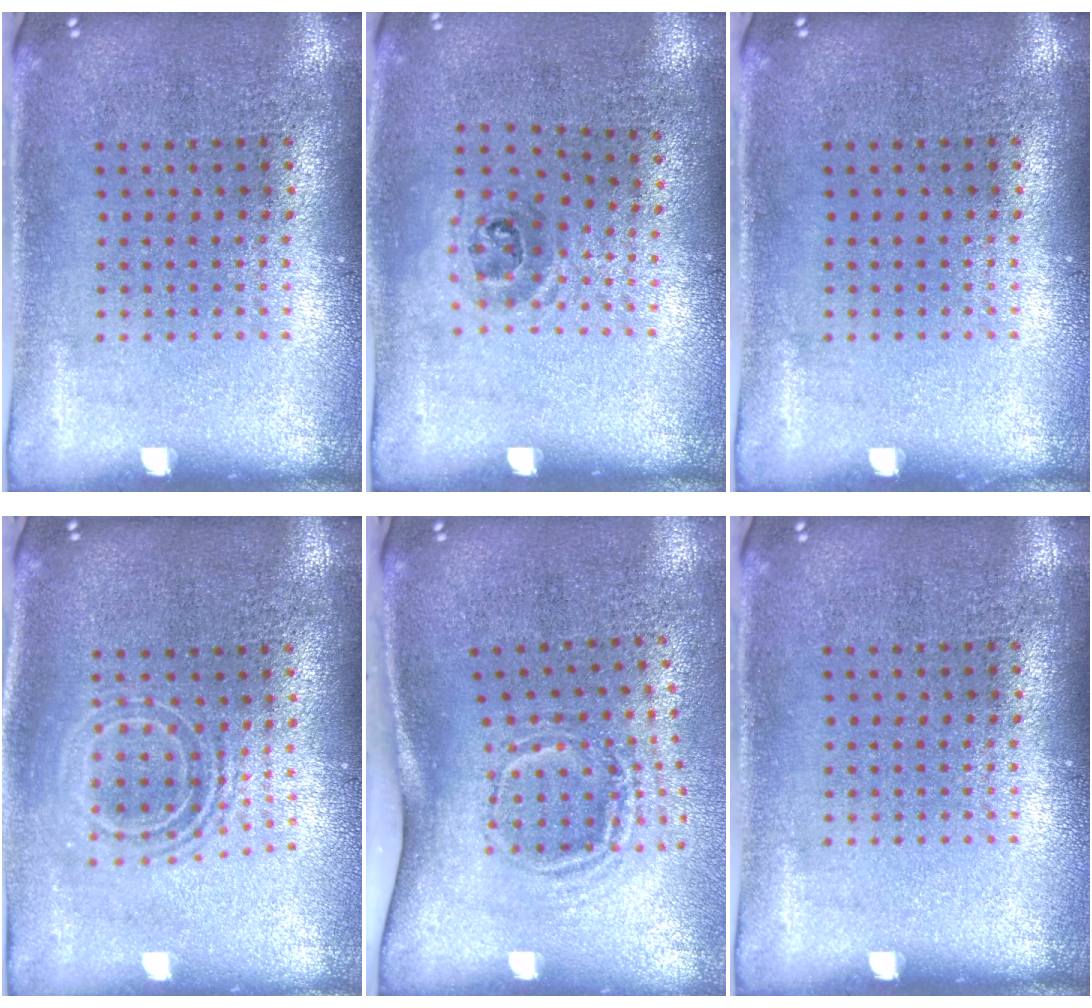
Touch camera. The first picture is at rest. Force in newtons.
{"total": 1.0, "press": 0.7, "slide": 0.7}
{"total": 0.0}
{"total": 1.8, "press": 1.3, "slide": 1.1}
{"total": 1.9, "press": 1.2, "slide": 1.5}
{"total": 0.0}